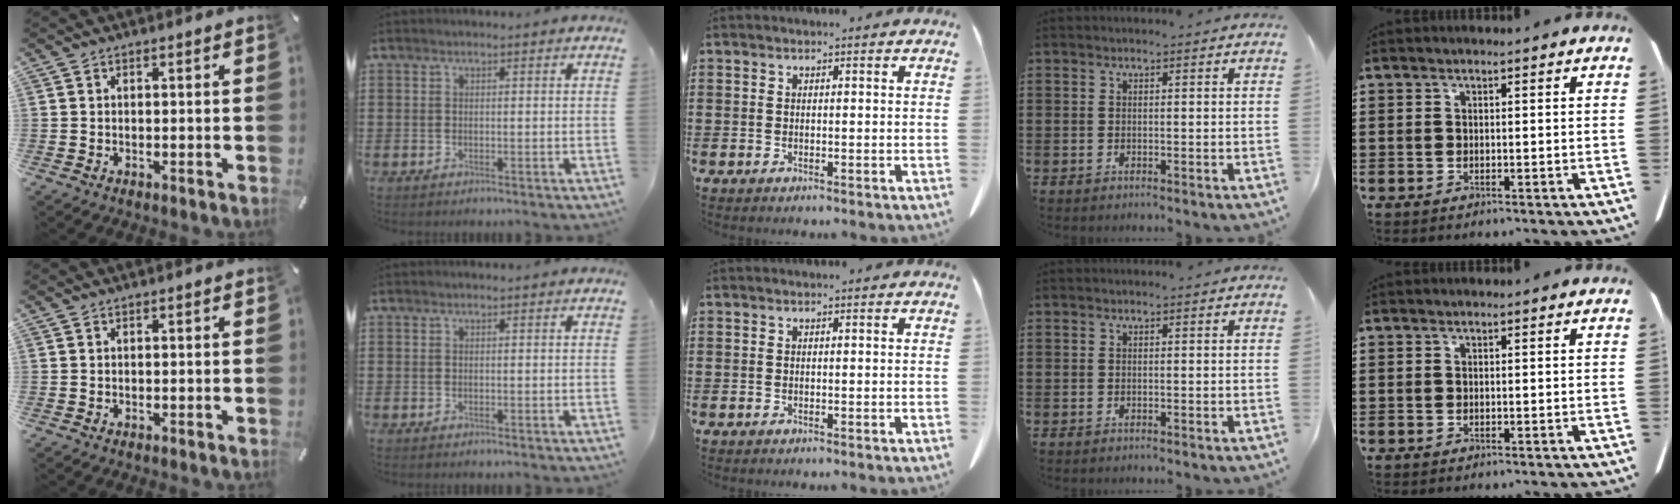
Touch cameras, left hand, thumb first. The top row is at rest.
{}